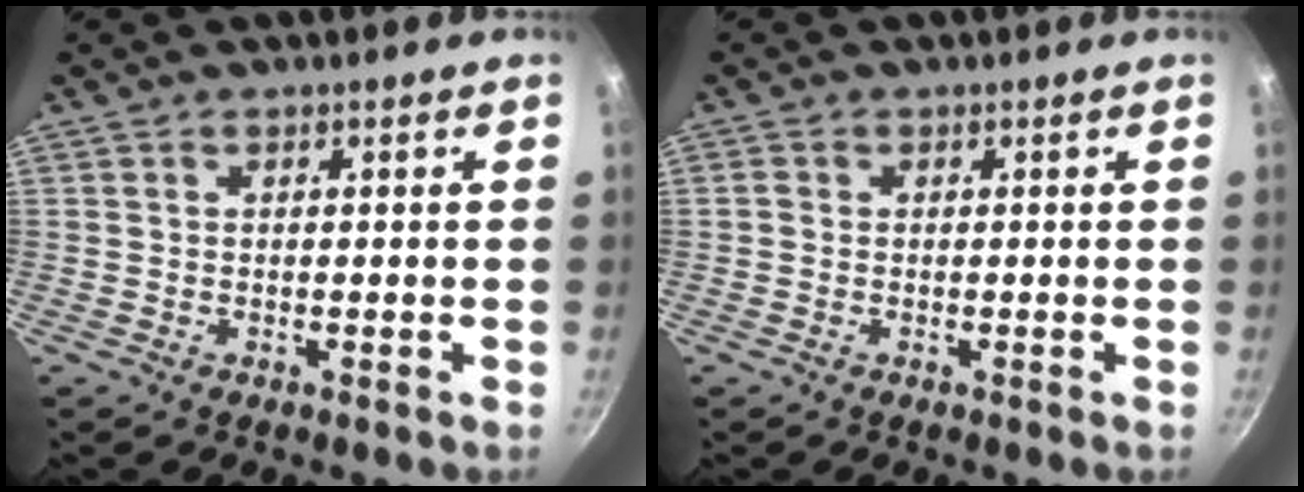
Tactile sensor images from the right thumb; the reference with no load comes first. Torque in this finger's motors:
{"motor_torque": [-0.48, 0.20, -0.34, -0.11, 0.07]}